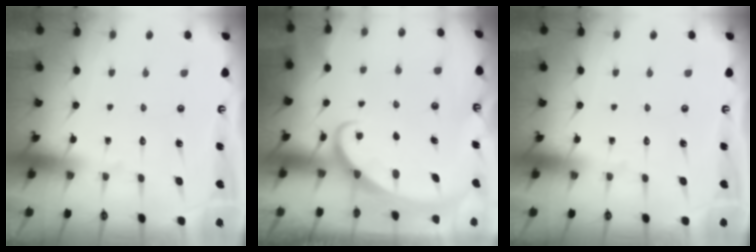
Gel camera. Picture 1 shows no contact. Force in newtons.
{"total": 2.1, "press": 2.1, "slide": 0.2}
{"total": 0.0}